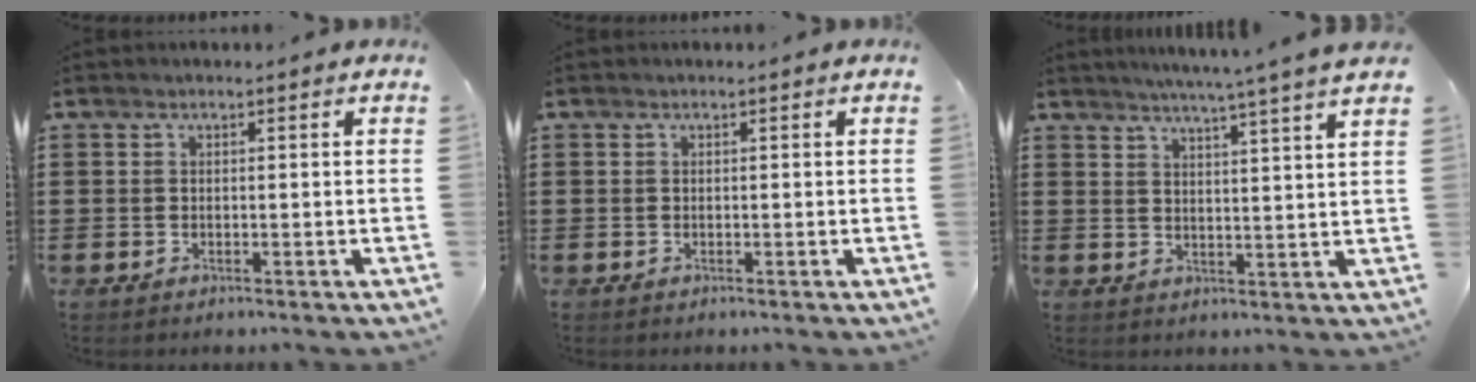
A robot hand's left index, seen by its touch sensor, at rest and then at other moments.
{"total": 0.0}
{"total": 4.5, "force": [3.9, -1.3, 1.7], "torque": [-0.045, -0.026, 0.064]}